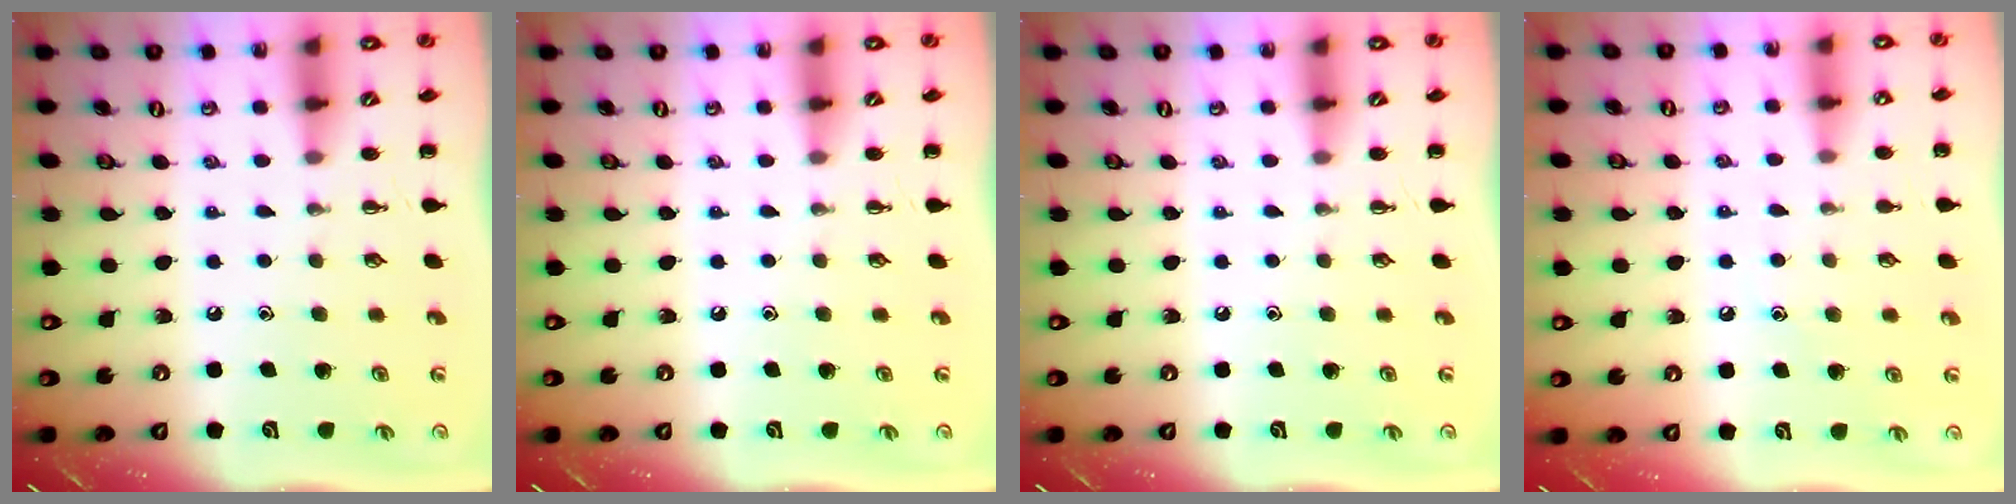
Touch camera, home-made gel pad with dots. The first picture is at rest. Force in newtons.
{"total": 0.0}
{"total": 0.0}
{"total": 6.0, "press": 5.7, "slide": 1.6}